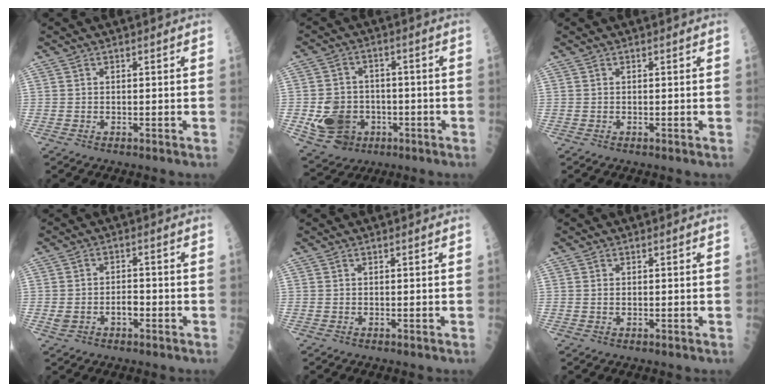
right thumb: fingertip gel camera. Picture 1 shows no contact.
{"total": 10.9, "force": [-2.6, 9.1, 5.3], "torque": [-0.067, 0.011, -0.033]}
{"total": 0.0}
{"total": 4.5, "force": [-1.3, 3.0, 3.2], "torque": [-0.047, 0.022, -0.015]}
{"total": 0.0}
{"total": 0.7, "force": [0.2, 0.3, 0.6], "torque": [-0.010, -0.001, 0.004]}